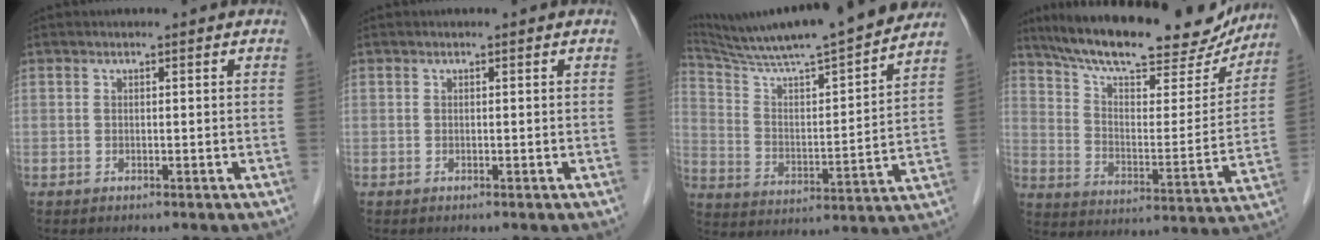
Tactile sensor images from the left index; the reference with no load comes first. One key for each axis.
{"total": 0.0}
{"total": 22.3, "fx": 19.9, "fy": 0.6, "fz": 10.1, "tx": -0.170, "ty": -0.002, "tz": 0.308}
{"total": 25.8, "fx": 21.9, "fy": 6.6, "fz": 11.9, "tx": -0.186, "ty": 0.004, "tz": 0.306}